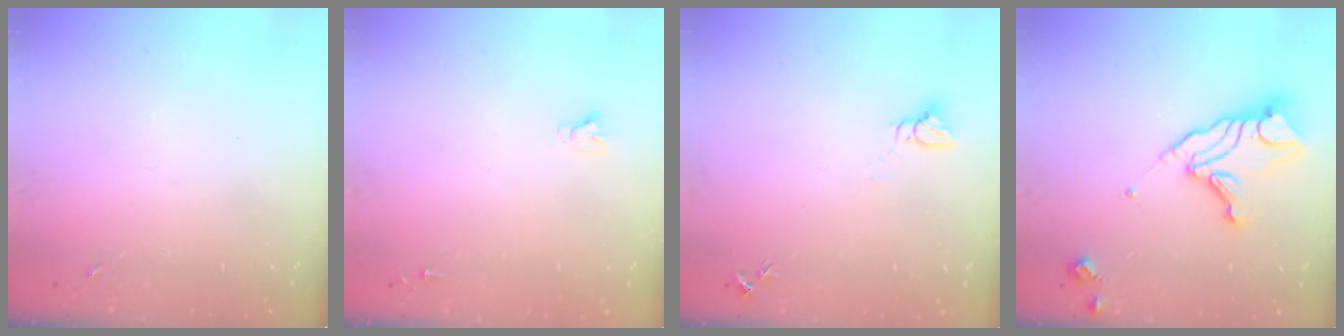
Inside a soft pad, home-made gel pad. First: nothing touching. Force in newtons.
{"total": 2.4, "press": 2.4, "slide": 0.2}
{"total": 2.8, "press": 2.8, "slide": 0.1}
{"total": 14.3, "press": 14.3, "slide": 1.0}